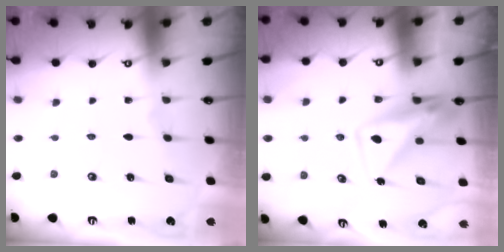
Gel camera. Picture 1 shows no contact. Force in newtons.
{"total": 10.2, "press": 10.1, "slide": 0.9}